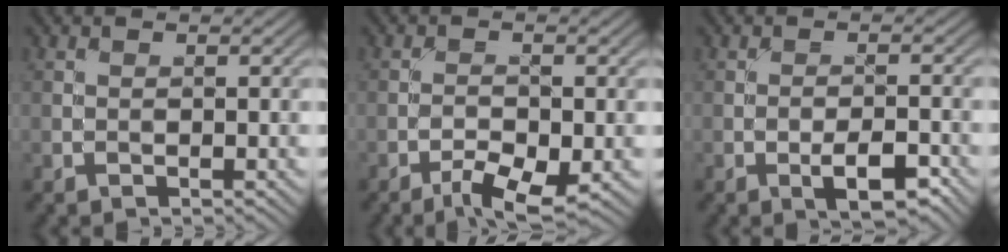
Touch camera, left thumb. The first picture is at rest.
{"total": 4.8, "force": [-2.9, 1.5, 3.5], "torque": [-0.057, 0.000, -0.049]}
{"total": 4.5, "force": [-2.2, 1.6, 3.6], "torque": [-0.059, 0.004, -0.034]}